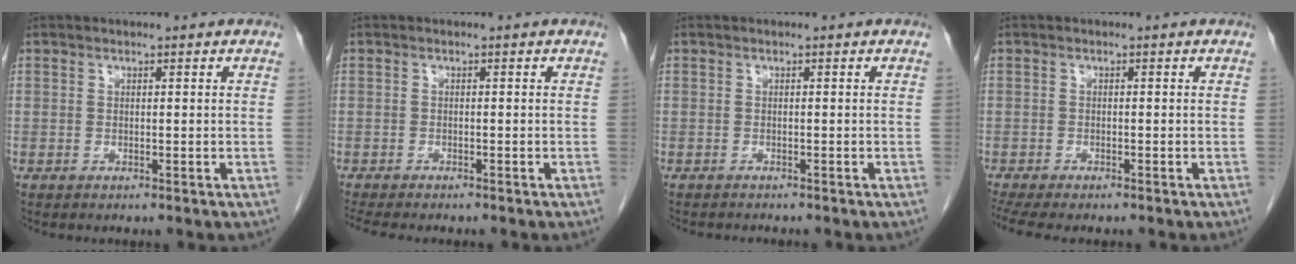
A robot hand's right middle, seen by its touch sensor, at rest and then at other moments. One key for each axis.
{"total": 6.2, "fx": -5.3, "fy": 1.3, "fz": 3.0, "tx": -0.041, "ty": -0.009, "tz": -0.078}
{"total": 1.8, "fx": -1.7, "fy": 0.2, "fz": 0.5, "tx": -0.012, "ty": -0.006, "tz": -0.021}
{"total": 7.0, "fx": -5.8, "fy": 1.8, "fz": 3.6, "tx": -0.059, "ty": -0.004, "tz": -0.089}